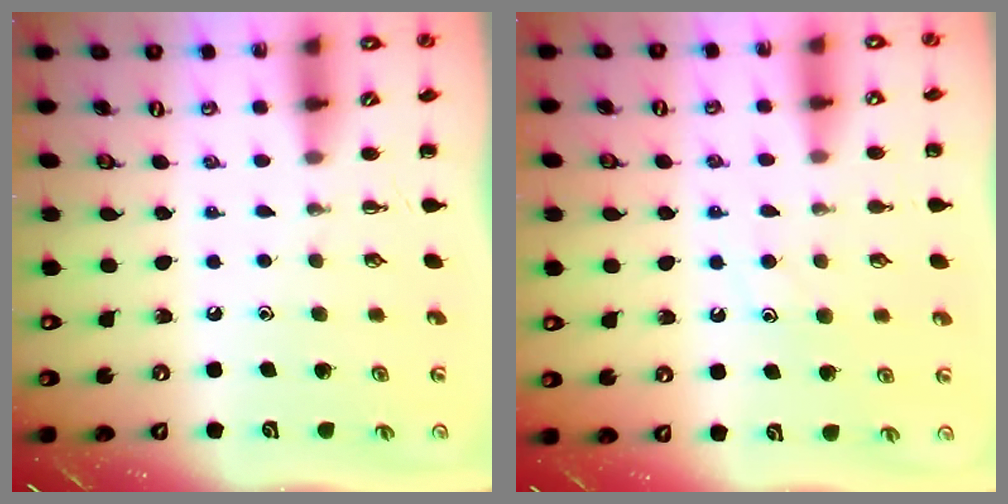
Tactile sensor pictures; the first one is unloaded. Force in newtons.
{"total": 9.6, "press": 9.5, "slide": 1.2}